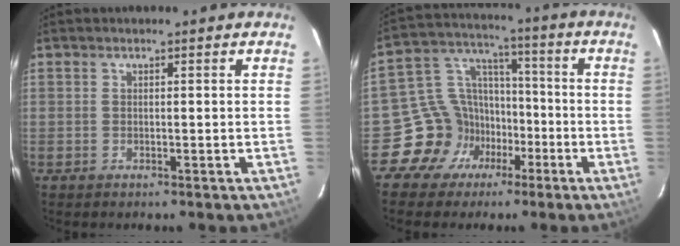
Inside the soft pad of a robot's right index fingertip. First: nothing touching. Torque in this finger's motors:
{"motor_torque": [-0.18, -0.03, -0.83, -0.21]}